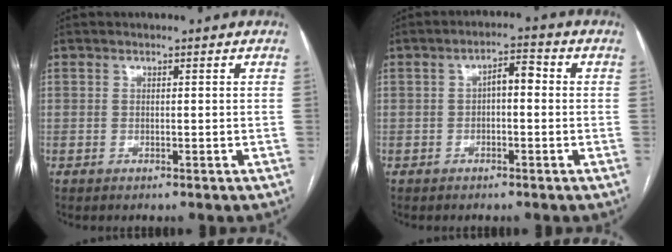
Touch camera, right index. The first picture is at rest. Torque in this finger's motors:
{"motor_torque": [0.63, 0.06, 0.19, 0.05]}